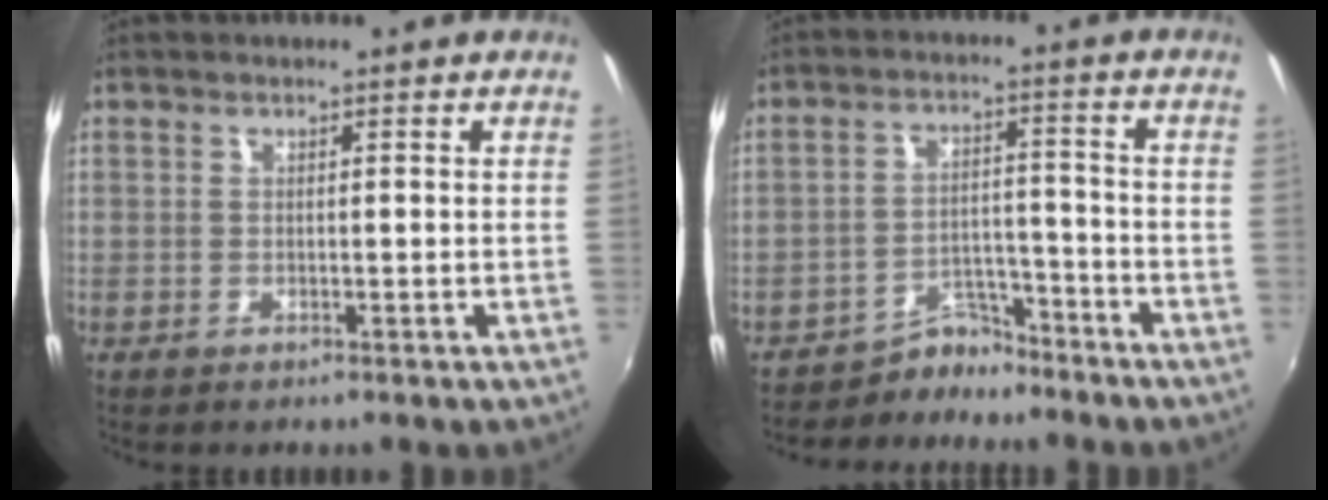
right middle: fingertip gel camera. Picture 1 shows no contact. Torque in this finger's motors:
{"motor_torque": [-0.39, -0.40, -0.06, -0.02]}